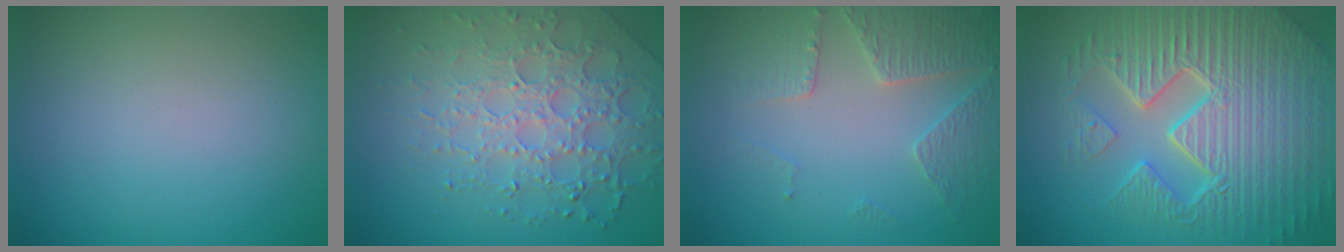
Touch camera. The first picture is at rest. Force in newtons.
{"total": 6.2, "press": 4.7, "slide": 4.0}
{"total": 3.7, "press": 3.5, "slide": 1.2}
{"total": 11.1, "press": 7.2, "slide": 8.5}